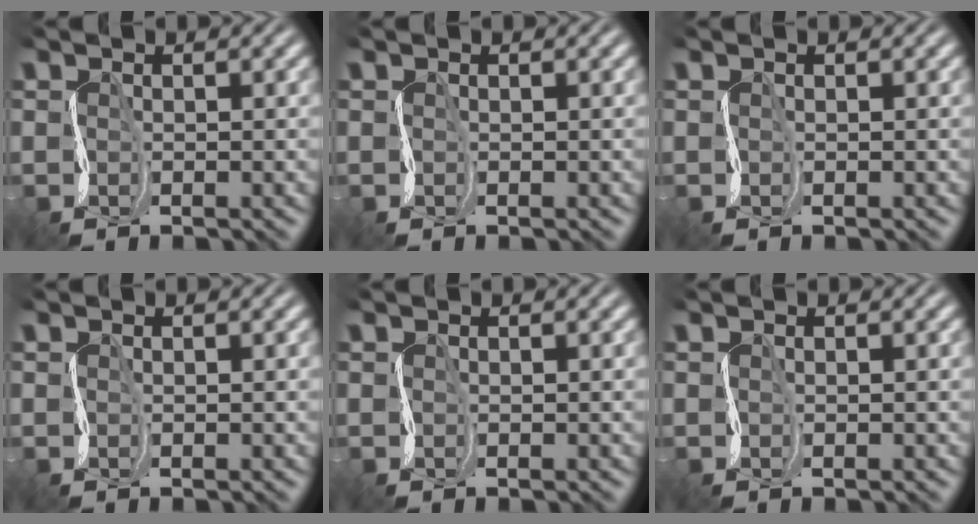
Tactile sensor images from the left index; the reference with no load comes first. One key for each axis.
{"total": 0.0}
{"total": 0.0}
{"total": 0.0}
{"total": 0.0}
{"total": 0.0}